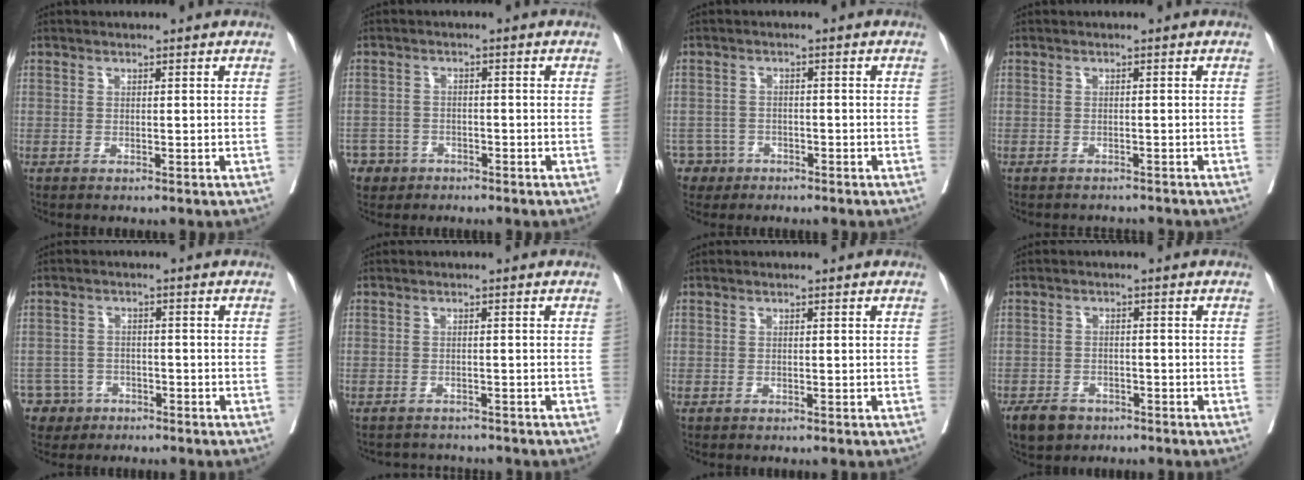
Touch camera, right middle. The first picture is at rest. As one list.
[{"total": 4.6, "force": [-2.9, 3.6, -0.1], "torque": [0.000, 0.010, -0.048]}, {"total": 3.9, "force": [-2.5, 3.0, -0.5], "torque": [0.008, 0.011, -0.041]}, {"total": 3.7, "force": [-3.5, 1.1, 0.2], "torque": [0.002, -0.003, -0.041]}, {"total": 5.2, "force": [-3.2, 4.1, 0.0], "torque": [0.000, 0.010, -0.051]}, {"total": 4.1, "force": [-3.9, 1.2, 0.0], "torque": [0.004, 0.000, -0.051]}, {"total": 0.0}, {"total": 4.8, "force": [-3.4, 3.0, 1.6], "torque": [-0.029, 0.001, -0.054]}]